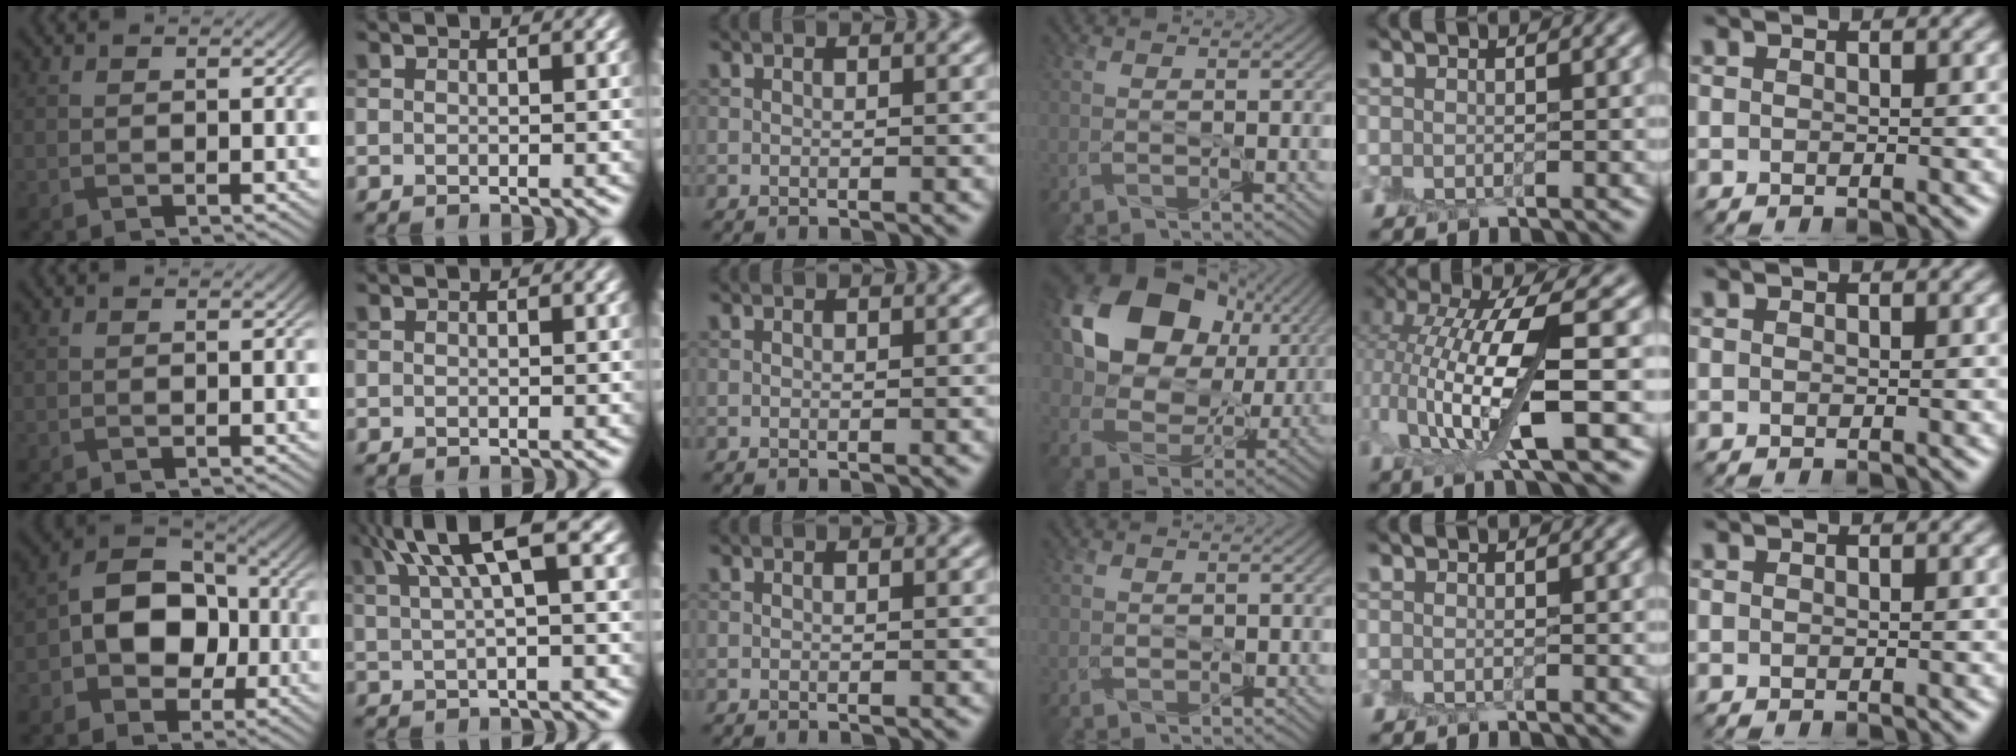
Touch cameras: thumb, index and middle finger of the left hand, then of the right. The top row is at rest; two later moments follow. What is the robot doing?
{"motion": "peel", "object": "envelope seal"}